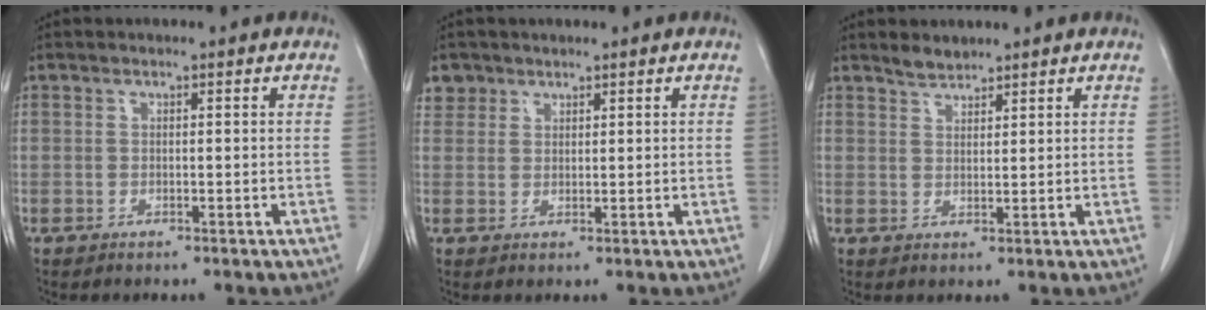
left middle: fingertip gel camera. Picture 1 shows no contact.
{"total": 2.5, "force": [1.8, 1.8, -0.3], "torque": [0.015, 0.006, 0.029]}
{"total": 2.1, "force": [2.0, 0.6, 0.1], "torque": [-0.001, 0.002, 0.036]}